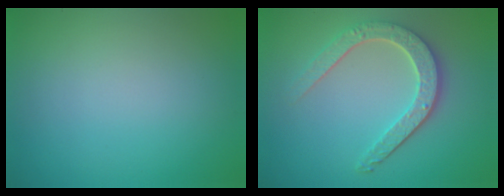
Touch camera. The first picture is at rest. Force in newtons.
{"total": 4.5, "press": 3.6, "slide": 2.7}